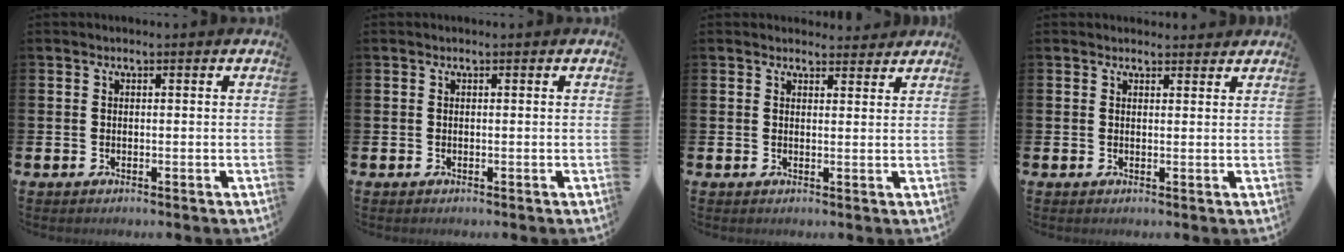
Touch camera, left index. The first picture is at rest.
{"total": 0.0}
{"total": 2.5, "force": [2.4, 0.7, -0.1], "torque": [0.005, -0.012, 0.042]}
{"total": 1.4, "force": [1.4, 0.4, 0.0], "torque": [0.007, -0.004, 0.024]}